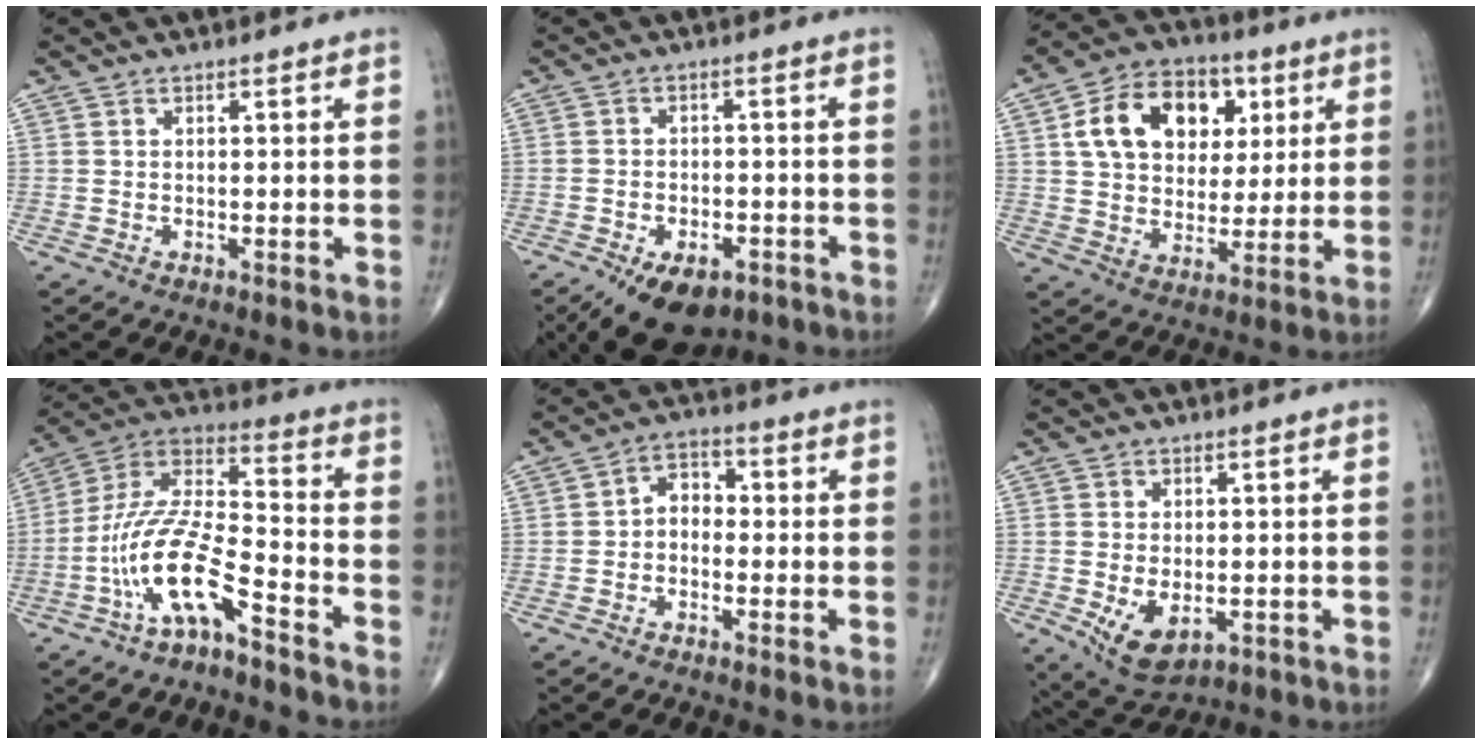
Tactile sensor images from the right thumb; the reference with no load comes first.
{"total": 11.3, "force": [-6.9, 6.2, 6.4], "torque": [-0.091, 0.020, -0.099]}
{"total": 16.7, "force": [5.1, 12.2, 10.3], "torque": [-0.141, 0.002, 0.083]}
{"total": 13.9, "force": [-7.6, 4.3, 10.9], "torque": [-0.227, 0.082, -0.146]}
{"total": 4.5, "force": [-0.8, 3.3, 2.9], "torque": [-0.026, 0.023, -0.030]}
{"total": 7.6, "force": [-1.9, 4.5, 5.9], "torque": [-0.094, -0.010, -0.018]}